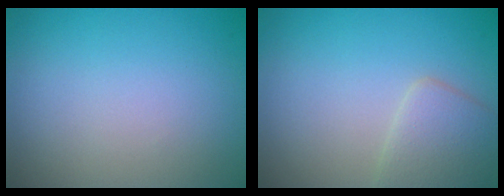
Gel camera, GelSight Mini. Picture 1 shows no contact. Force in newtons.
{"total": 2.9, "press": 2.9, "slide": 0.1}